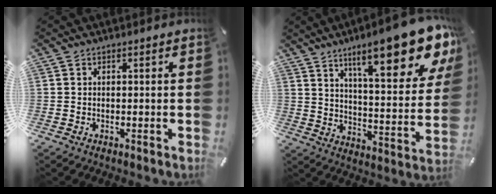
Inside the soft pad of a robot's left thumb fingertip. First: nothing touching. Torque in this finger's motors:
{"motor_torque": [1.02, 0.99, 2.56, -0.22, 0.32]}